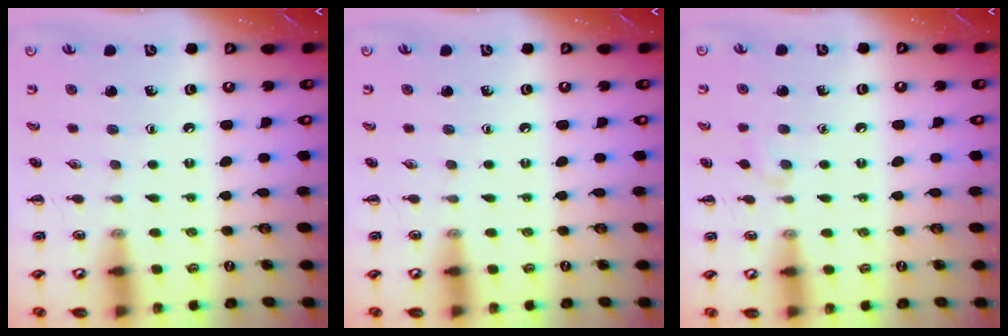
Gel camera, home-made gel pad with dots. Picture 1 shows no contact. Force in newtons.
{"total": 0.0}
{"total": 4.5, "press": 4.1, "slide": 1.9}